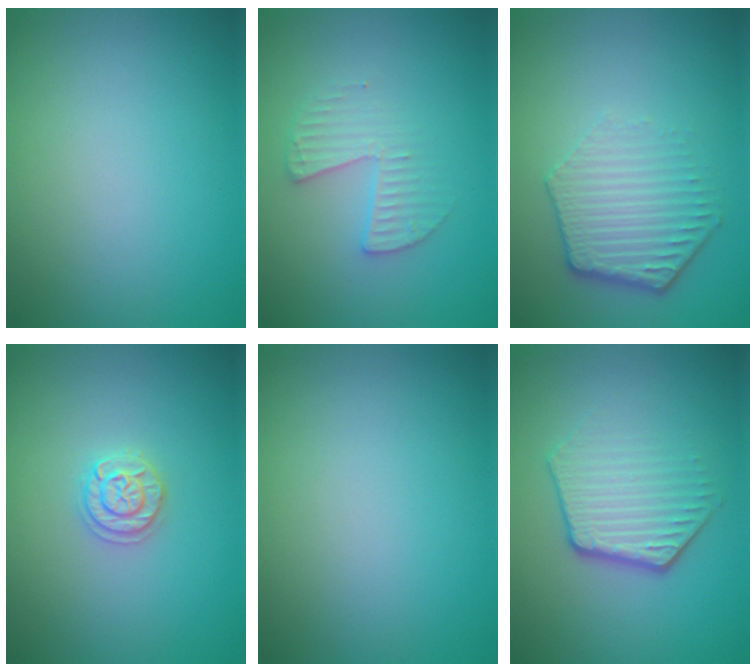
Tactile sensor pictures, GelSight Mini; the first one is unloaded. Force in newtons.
{"total": 2.3, "press": 2.3, "slide": 0.3}
{"total": 4.1, "press": 3.1, "slide": 2.6}
{"total": 1.7, "press": 1.7, "slide": 0.2}
{"total": 0.0}
{"total": 4.0, "press": 3.0, "slide": 2.7}